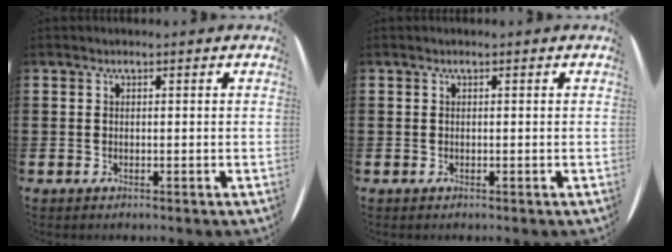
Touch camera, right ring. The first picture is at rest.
{"total": 0.0}